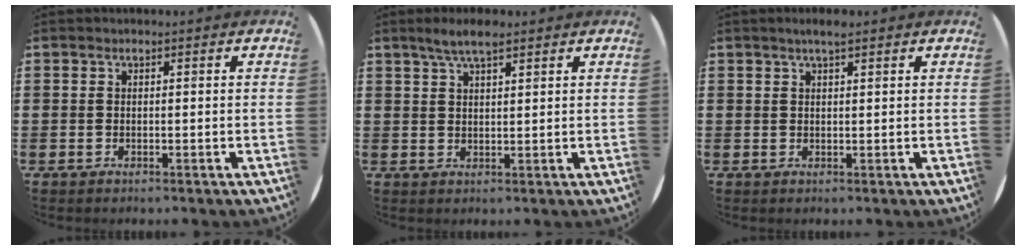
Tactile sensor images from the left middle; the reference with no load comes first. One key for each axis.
{"total": 3.9, "fx": 2.9, "fy": 0.9, "fz": 2.5, "tx": -0.046, "ty": 0.003, "tz": 0.049}
{"total": 1.9, "fx": 1.4, "fy": 0.2, "fz": 1.2, "tx": -0.024, "ty": 0.004, "tz": 0.025}